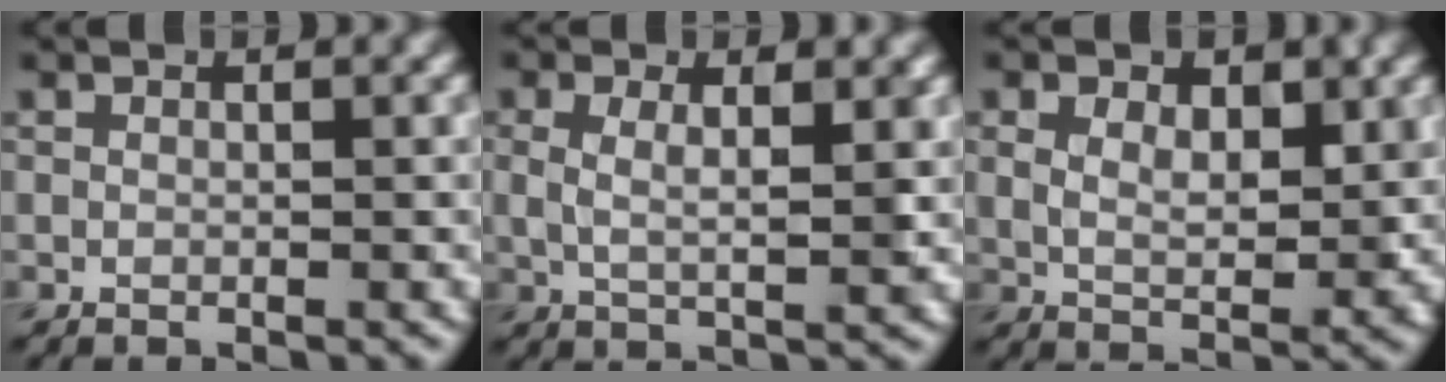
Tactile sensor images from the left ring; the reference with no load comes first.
{"total": 2.9, "force": [0.9, 1.0, 2.6], "torque": [-0.050, -0.002, 0.018]}
{"total": 3.7, "force": [1.5, 2.3, 2.5], "torque": [-0.039, -0.003, 0.022]}